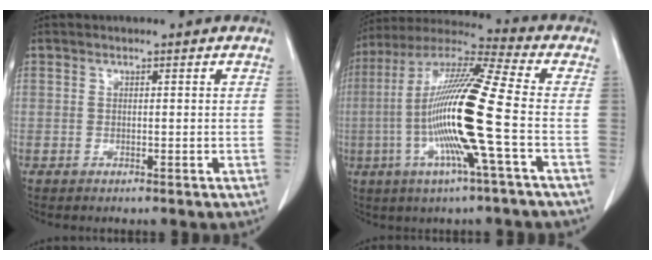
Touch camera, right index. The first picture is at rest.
{"total": 17.5, "force": [-3.3, -0.6, 17.2], "torque": [-0.341, -0.006, -0.077]}